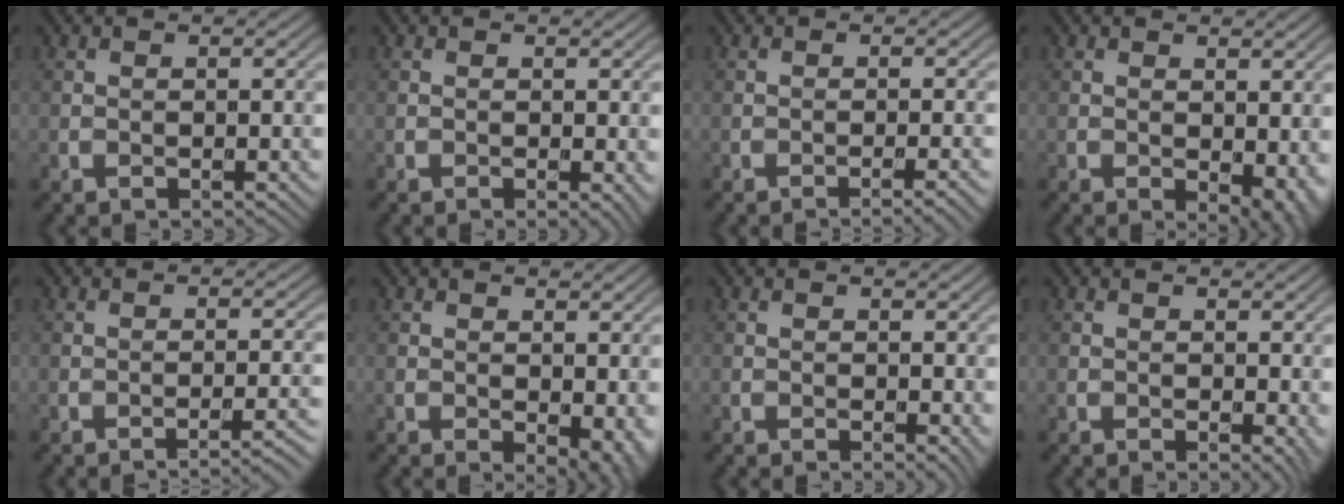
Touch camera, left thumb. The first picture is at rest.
{"total": 1.4, "force": [-0.2, 0.6, 1.3], "torque": [-0.016, -0.006, -0.002]}
{"total": 2.6, "force": [-1.4, 0.4, 2.2], "torque": [-0.026, 0.006, -0.029]}
{"total": 4.3, "force": [-0.7, 2.3, 3.6], "torque": [-0.044, -0.012, -0.005]}
{"total": 3.7, "force": [-2.4, 0.6, 2.8], "torque": [-0.035, 0.012, -0.042]}
{"total": 4.2, "force": [-0.6, 2.2, 3.5], "torque": [-0.042, -0.012, -0.005]}
{"total": 1.3, "force": [-0.1, 0.6, 1.1], "torque": [-0.012, -0.007, -0.001]}
{"total": 2.0, "force": [0.0, 1.0, 1.7], "torque": [-0.016, -0.008, 0.002]}